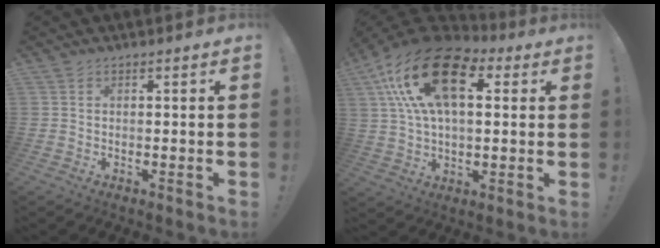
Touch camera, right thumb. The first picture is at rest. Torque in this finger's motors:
{"motor_torque": [0.84, 2.98, 1.51, -0.61, 0.75]}